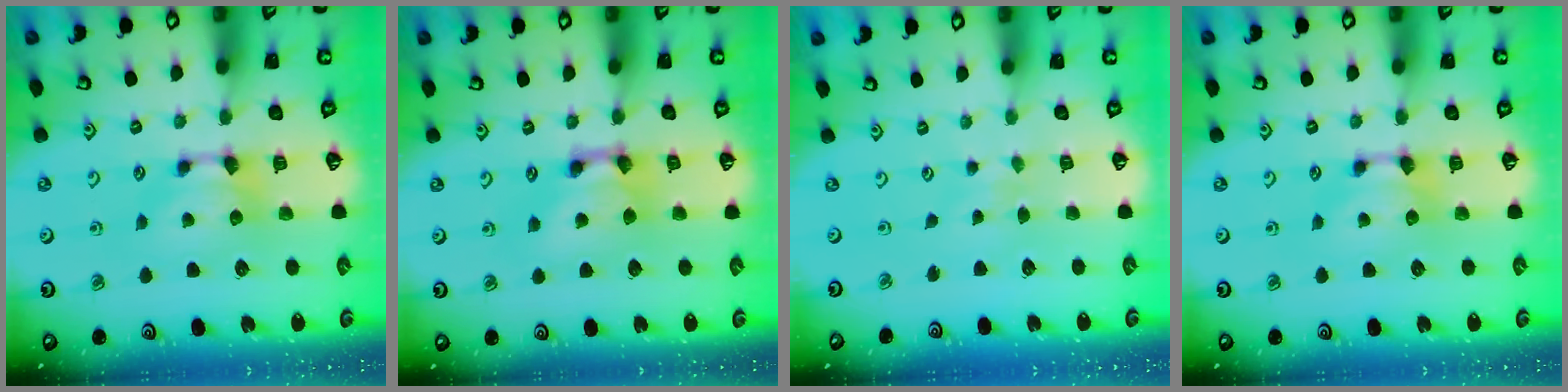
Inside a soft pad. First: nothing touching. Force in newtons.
{"total": 2.7, "press": 2.7, "slide": 0.2}
{"total": 4.2, "press": 4.1, "slide": 0.3}
{"total": 0.0}